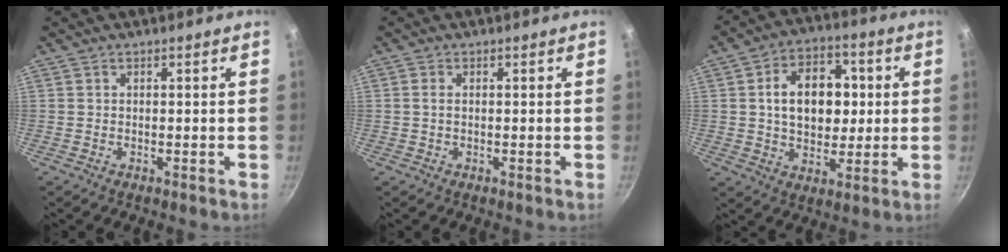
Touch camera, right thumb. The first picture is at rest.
{"total": 1.1, "force": [0.1, 0.7, 0.9], "torque": [-0.020, 0.001, 0.001]}
{"total": 14.1, "force": [1.7, 10.0, 9.9], "torque": [-0.115, 0.011, 0.024]}